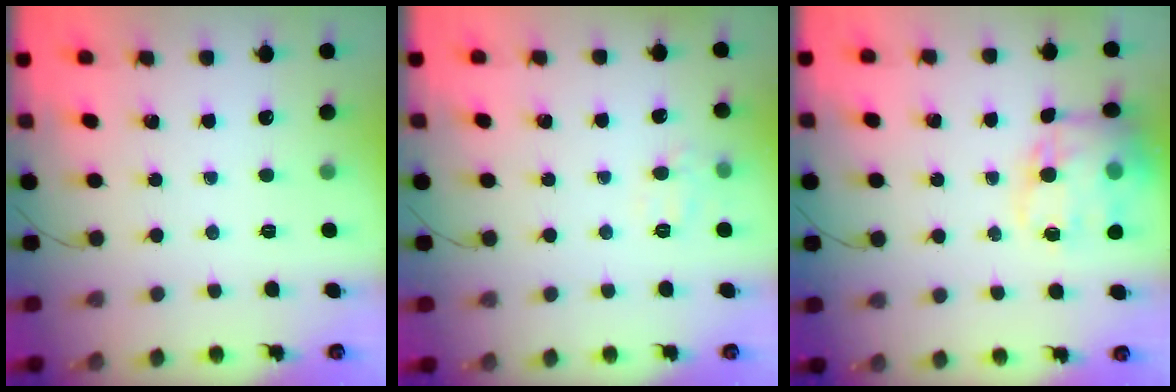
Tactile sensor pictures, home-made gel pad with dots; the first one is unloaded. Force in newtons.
{"total": 6.6, "press": 6.5, "slide": 1.2}
{"total": 16.6, "press": 16.2, "slide": 3.5}